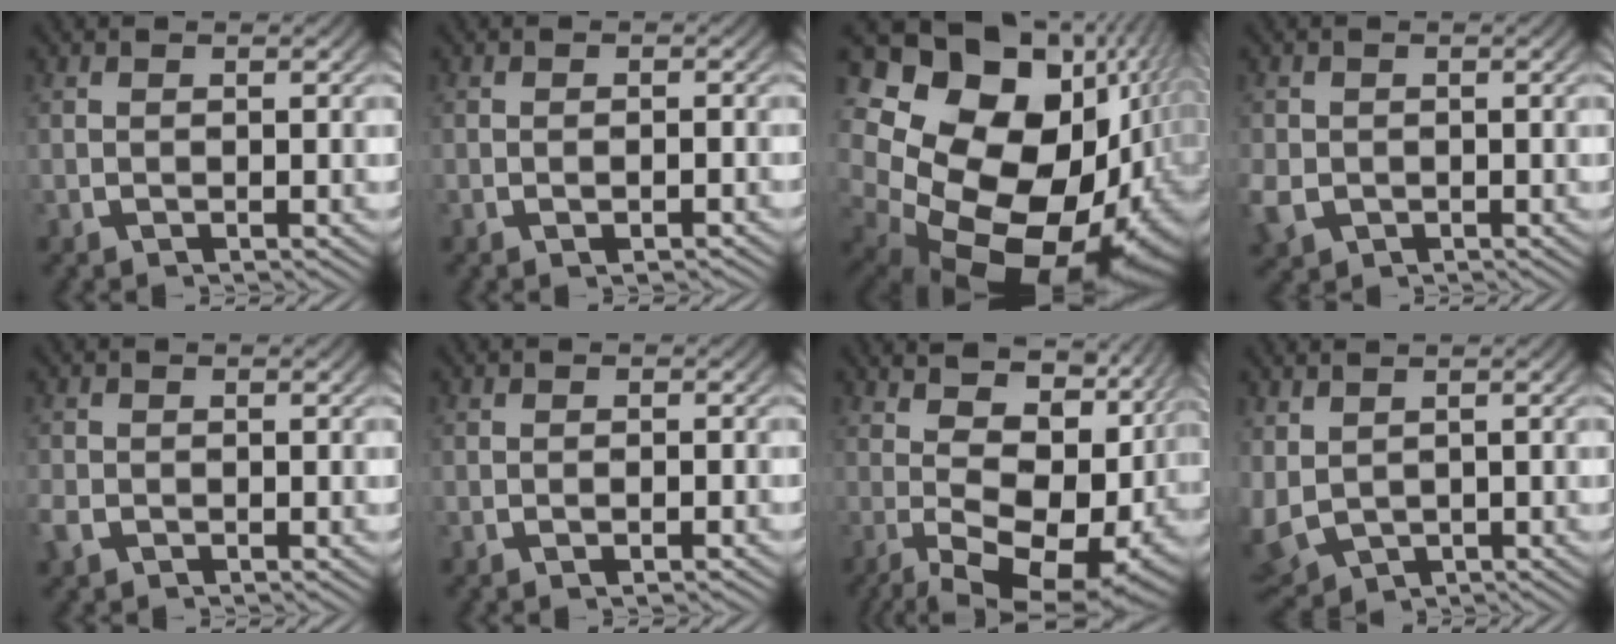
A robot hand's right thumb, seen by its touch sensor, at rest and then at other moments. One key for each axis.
{"total": 1.3, "fx": -0.8, "fy": 0.7, "fz": 0.8, "tx": -0.012, "ty": 0.001, "tz": -0.017}
{"total": 27.2, "fx": -1.8, "fy": 19.2, "fz": 19.1, "tx": -0.355, "ty": -0.071, "tz": -0.005}
{"total": 2.9, "fx": -0.9, "fy": 2.5, "fz": 1.1, "tx": -0.036, "ty": -0.014, "tz": -0.010}
{"total": 1.4, "fx": -0.8, "fy": 1.1, "fz": 0.5, "tx": -0.014, "ty": -0.003, "tz": -0.018}
{"total": 1.0, "fx": -0.6, "fy": 0.5, "fz": 0.6, "tx": -0.010, "ty": 0.002, "tz": -0.015}
{"total": 14.8, "fx": 0.1, "fy": 8.7, "fz": 12.0, "tx": -0.195, "ty": -0.037, "tz": 0.016}
{"total": 6.2, "fx": -1.3, "fy": 5.1, "fz": 3.3, "tx": -0.092, "ty": -0.034, "tz": 0.002}